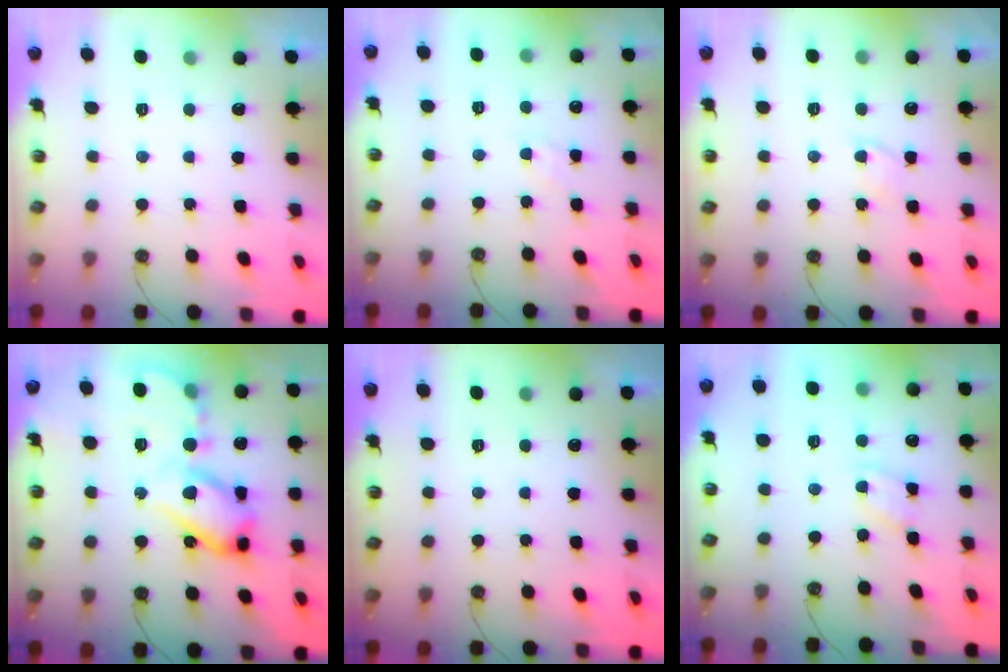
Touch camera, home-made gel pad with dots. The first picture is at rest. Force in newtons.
{"total": 2.9, "press": 2.9, "slide": 0.5}
{"total": 3.3, "press": 3.2, "slide": 0.5}
{"total": 19.8, "press": 19.7, "slide": 2.0}
{"total": 0.0}
{"total": 3.7, "press": 3.7, "slide": 0.5}